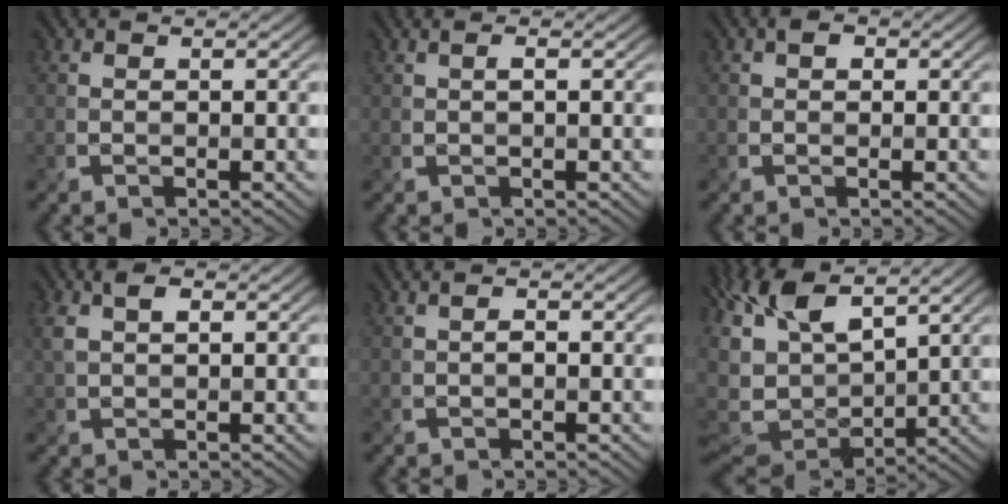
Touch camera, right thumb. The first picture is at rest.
{"total": 1.1, "force": [0.2, 0.2, 1.0], "torque": [-0.020, 0.004, 0.003]}
{"total": 1.4, "force": [0.4, 1.0, 0.9], "torque": [-0.013, 0.001, 0.002]}
{"total": 3.6, "force": [1.2, 2.0, 2.8], "torque": [-0.061, 0.005, 0.020]}
{"total": 1.2, "force": [0.0, 0.4, 1.1], "torque": [-0.022, 0.003, -0.002]}
{"total": 12.3, "force": [3.6, 5.8, 10.3], "torque": [-0.257, 0.009, 0.061]}